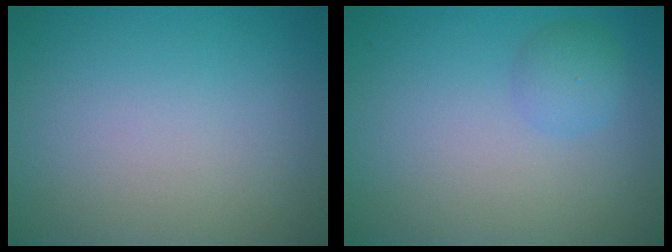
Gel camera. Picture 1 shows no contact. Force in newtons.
{"total": 1.7, "press": 1.7, "slide": 0.0}